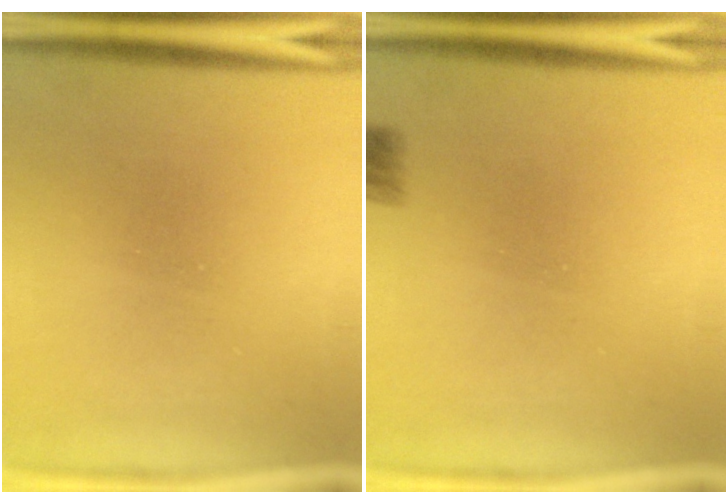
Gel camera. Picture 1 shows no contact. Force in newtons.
{"total": 2.1}